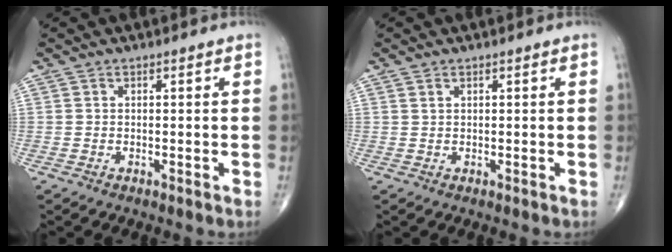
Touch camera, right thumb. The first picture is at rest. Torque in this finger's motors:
{"motor_torque": [-0.11, 0.05, -0.05, 0.04, 0.02]}